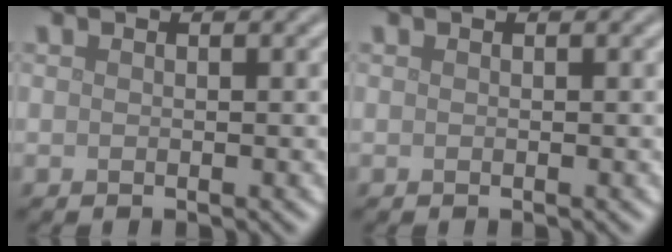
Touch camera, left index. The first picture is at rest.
{"total": 0.0}